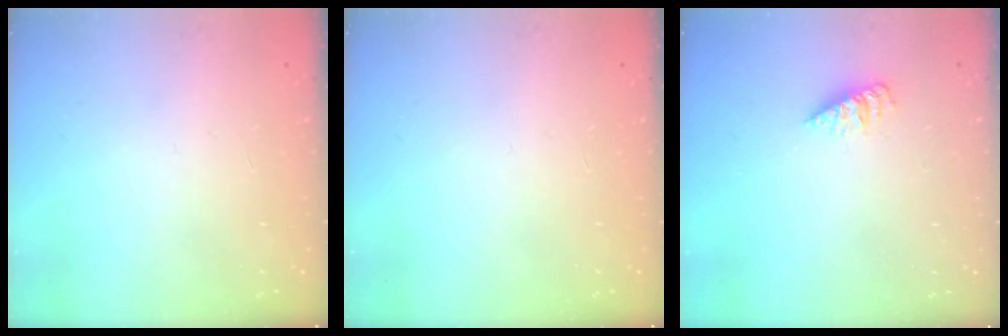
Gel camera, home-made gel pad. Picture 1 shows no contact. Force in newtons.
{"total": 0.0}
{"total": 2.0, "press": 2.0, "slide": 0.3}